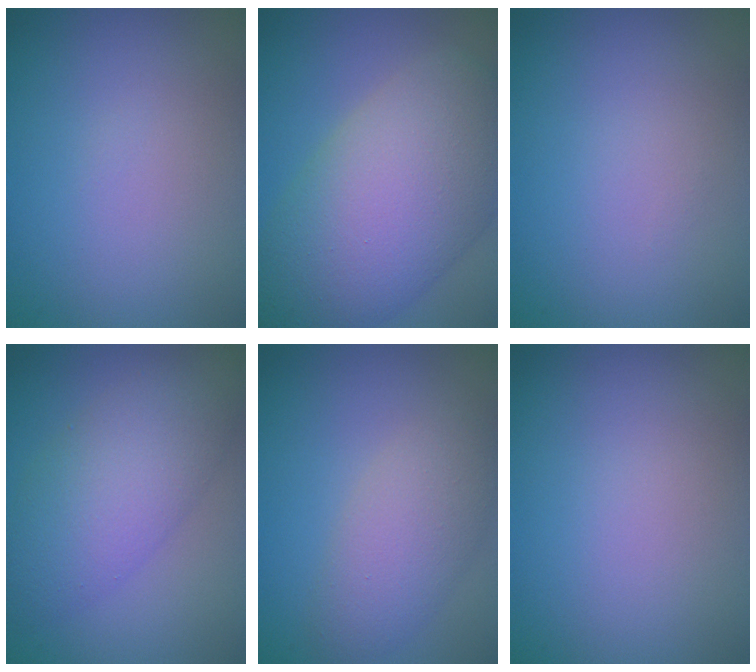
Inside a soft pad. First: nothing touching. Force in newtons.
{"total": 12.3, "press": 12.3, "slide": 0.7}
{"total": 0.0}
{"total": 6.2, "press": 6.2, "slide": 0.2}
{"total": 4.0, "press": 4.0, "slide": 0.0}
{"total": 0.0}